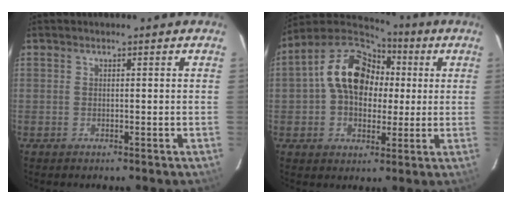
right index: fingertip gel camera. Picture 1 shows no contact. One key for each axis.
{"total": 15.4, "fx": 2.2, "fy": 11.5, "fz": 10.1, "tx": -0.197, "ty": 0.043, "tz": 0.037}